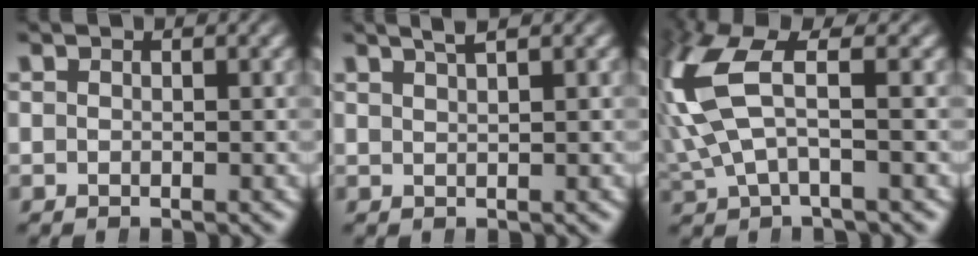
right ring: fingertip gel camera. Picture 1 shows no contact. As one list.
[{"total": 2.4, "force": [1.9, 0.1, 1.4], "torque": [-0.010, 0.016, 0.030]}, {"total": 8.7, "force": [1.6, 5.0, 6.9], "torque": [-0.168, 0.016, 0.024]}]